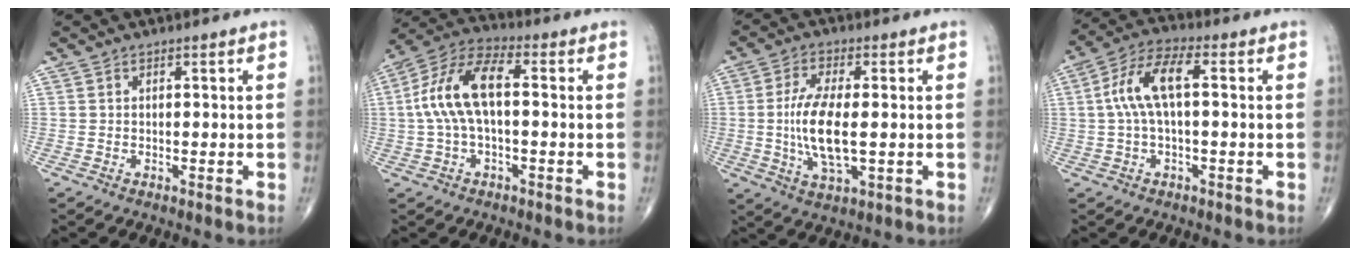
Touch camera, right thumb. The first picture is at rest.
{"total": 12.4, "force": [0.3, 5.7, 11.0], "torque": [-0.229, 0.040, -0.002]}
{"total": 10.7, "force": [-0.5, 3.8, 10.0], "torque": [-0.206, -0.008, -0.009]}
{"total": 9.5, "force": [0.8, 3.7, 8.7], "torque": [-0.188, 0.034, 0.011]}